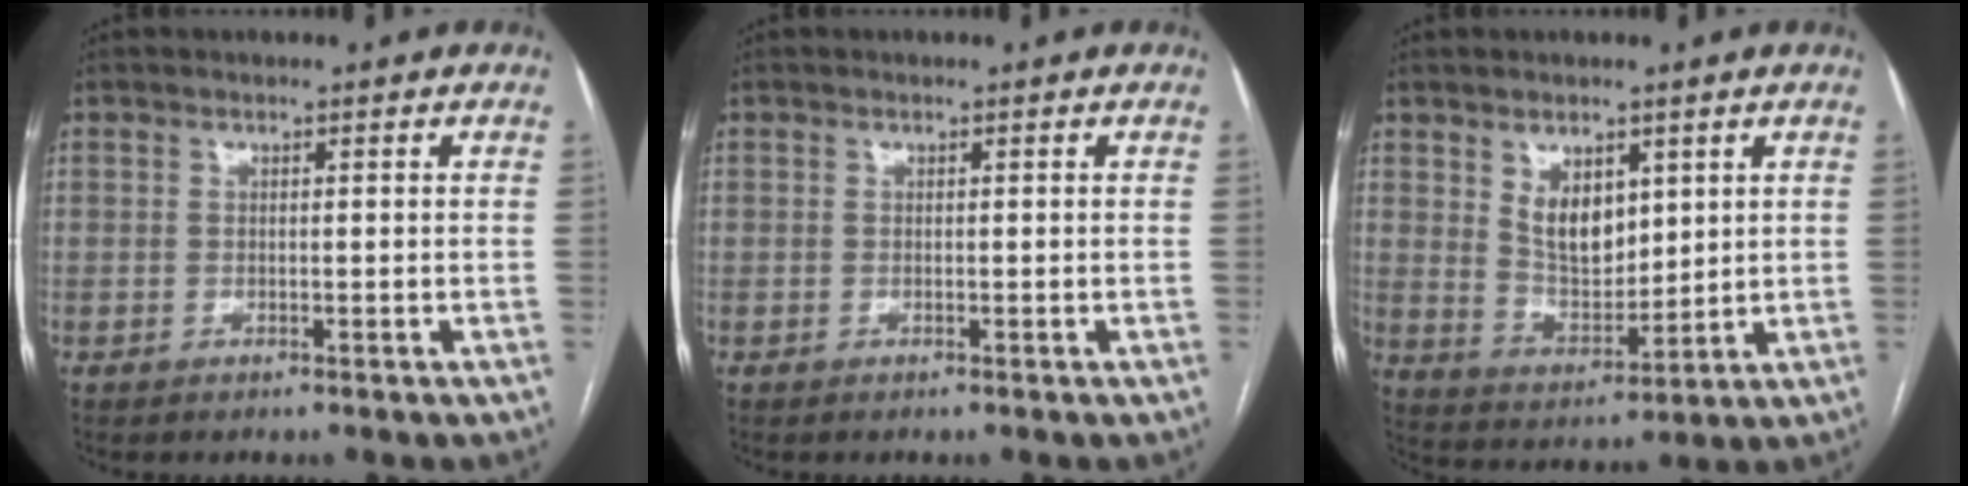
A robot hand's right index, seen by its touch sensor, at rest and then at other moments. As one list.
[{"total": 0.0}, {"total": 7.4, "force": [3.2, 4.2, 5.3], "torque": [-0.098, -0.002, 0.071]}]